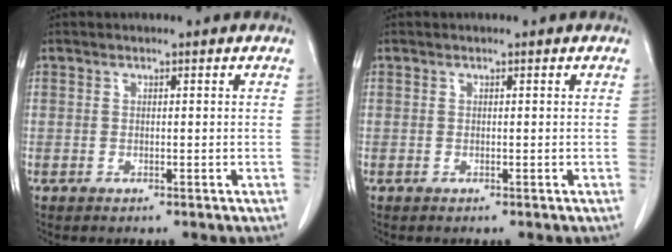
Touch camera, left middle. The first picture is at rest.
{"total": 0.0}